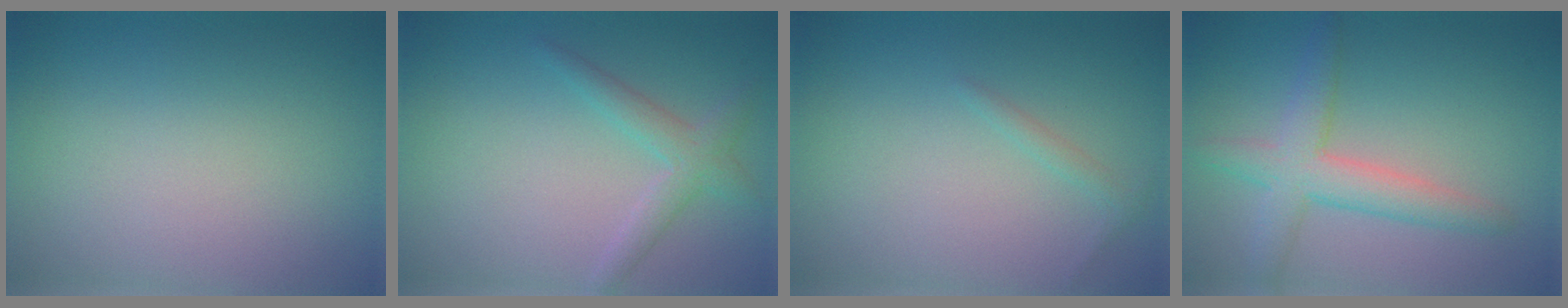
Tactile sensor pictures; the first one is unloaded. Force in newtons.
{"total": 3.3, "press": 3.3, "slide": 0.2}
{"total": 0.8, "press": 0.8, "slide": 0.0}
{"total": 4.3, "press": 4.3, "slide": 0.2}